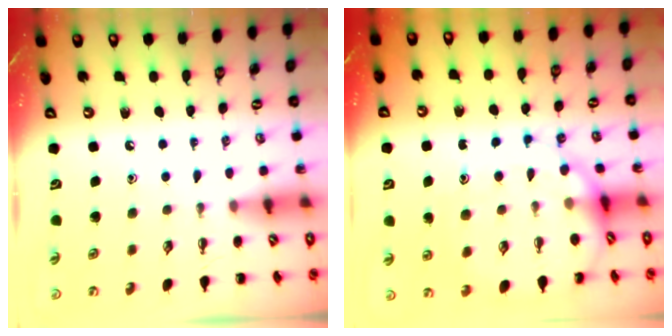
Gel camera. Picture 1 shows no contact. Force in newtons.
{"total": 13.2, "press": 13.2, "slide": 0.8}